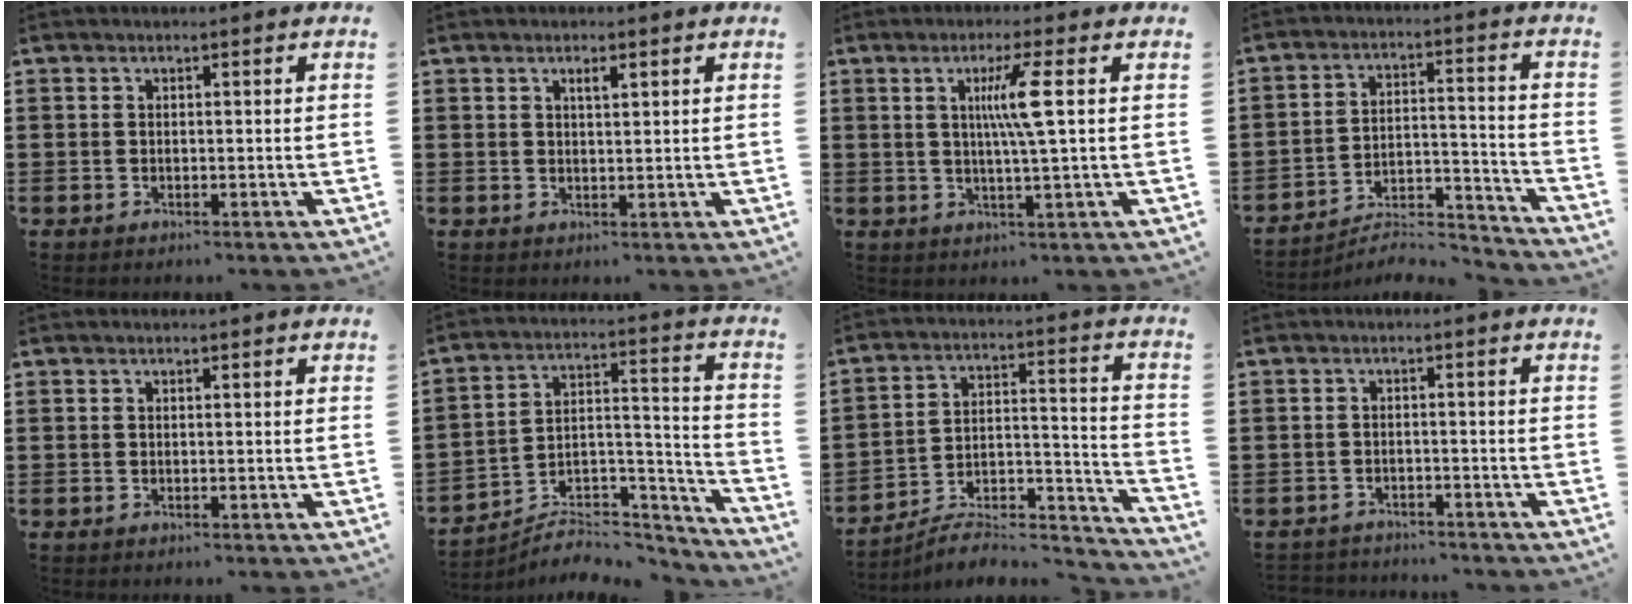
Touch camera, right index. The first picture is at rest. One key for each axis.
{"total": 1.3, "fx": 0.6, "fy": 0.4, "fz": 1.2, "tx": -0.015, "ty": -0.001, "tz": 0.006}
{"total": 5.8, "fx": 1.3, "fy": -0.6, "fz": 5.7, "tx": -0.112, "ty": -0.004, "tz": 0.014}
{"total": 5.8, "fx": -5.5, "fy": 0.9, "fz": 1.7, "tx": -0.025, "ty": 0.002, "tz": -0.109}
{"total": 0.0}
{"total": 6.6, "fx": -6.1, "fy": 2.0, "fz": 1.7, "tx": -0.019, "ty": 0.011, "tz": -0.117}
{"total": 6.9, "fx": -6.1, "fy": 2.0, "fz": 2.3, "tx": -0.036, "ty": 0.005, "tz": -0.120}
{"total": 2.0, "fx": -2.0, "fy": 0.2, "fz": -0.4, "tx": 0.002, "ty": 0.002, "tz": -0.046}